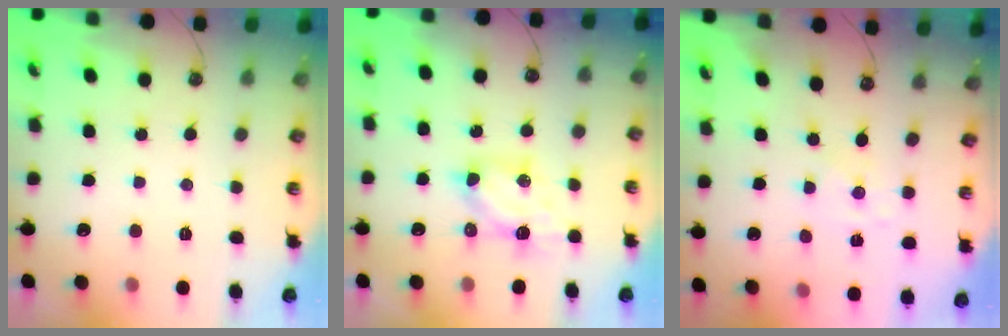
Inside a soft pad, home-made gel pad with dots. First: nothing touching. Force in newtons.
{"total": 6.7, "press": 6.7, "slide": 0.7}
{"total": 1.1, "press": 1.1, "slide": 0.2}